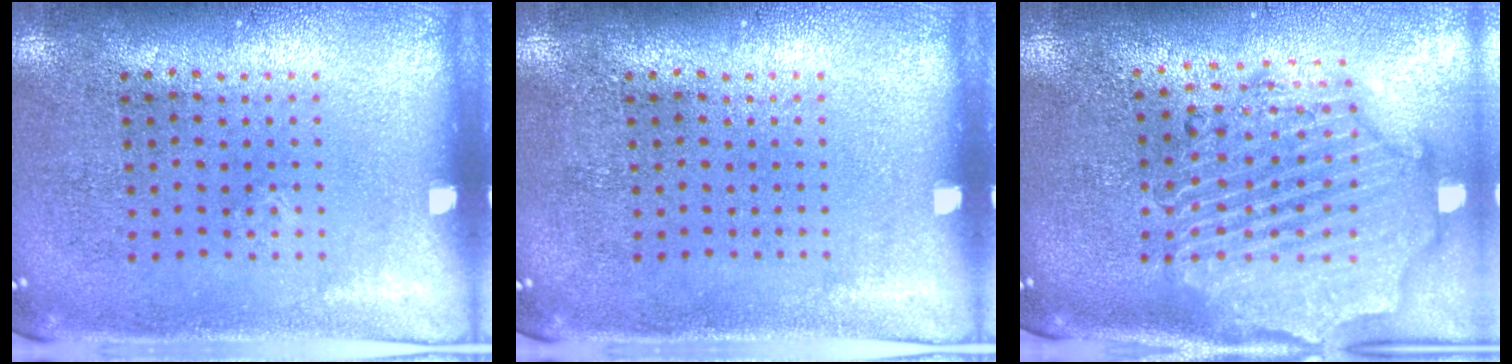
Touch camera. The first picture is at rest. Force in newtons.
{"total": 0.0}
{"total": 3.1, "press": 2.6, "slide": 1.5}